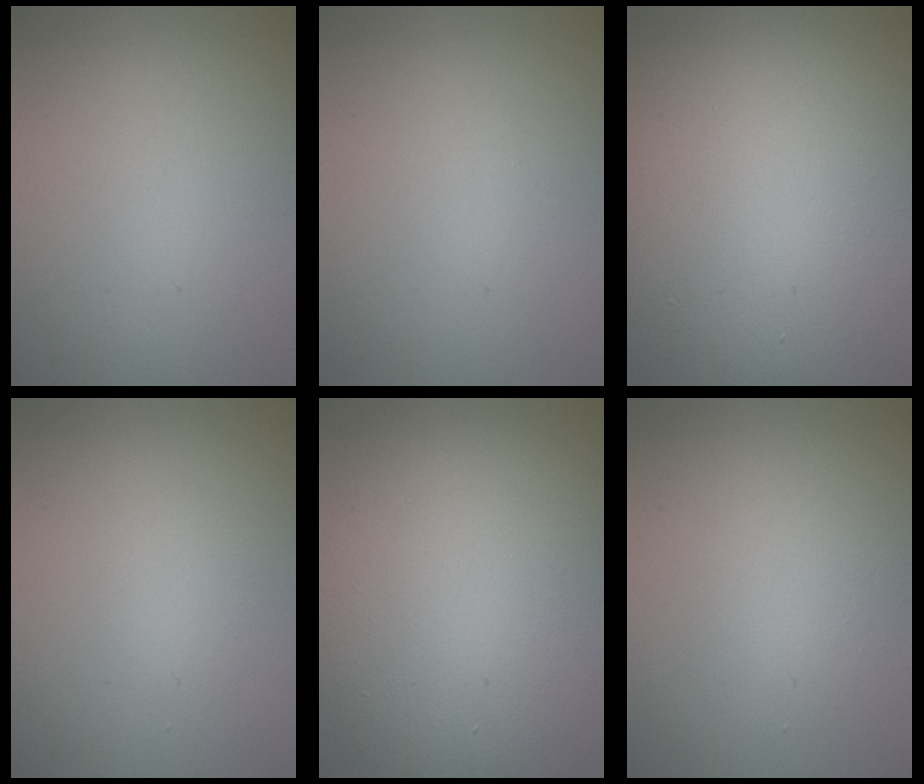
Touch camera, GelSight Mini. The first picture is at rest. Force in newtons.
{"total": 0.0}
{"total": 20.6, "press": 20.6, "slide": 1.3}
{"total": 0.9, "press": 0.9, "slide": 0.2}
{"total": 14.6, "press": 14.5, "slide": 0.9}
{"total": 2.5, "press": 2.5, "slide": 0.1}